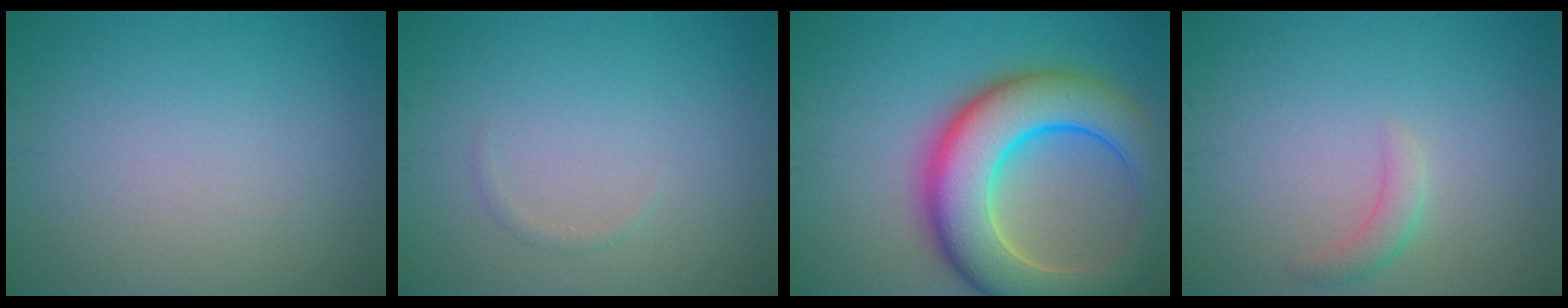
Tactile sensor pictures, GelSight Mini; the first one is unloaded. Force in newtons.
{"total": 0.6, "press": 0.6, "slide": 0.0}
{"total": 11.7, "press": 11.7, "slide": 0.4}
{"total": 1.6, "press": 1.6, "slide": 0.0}